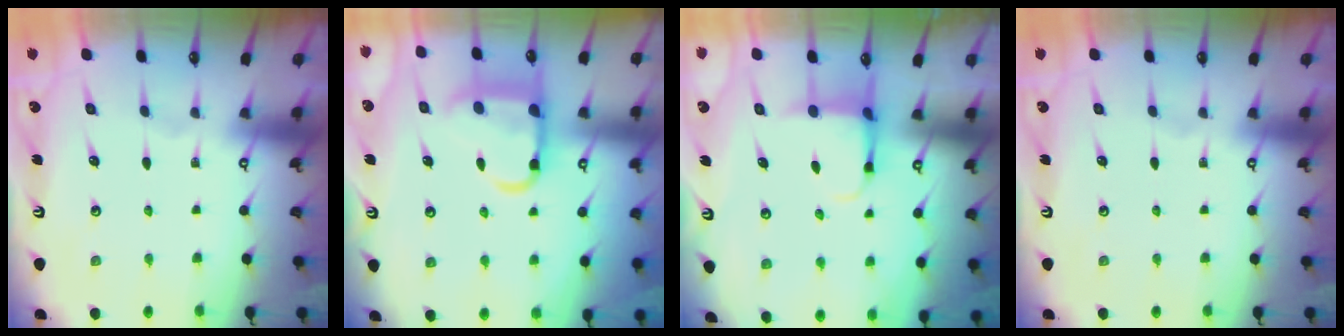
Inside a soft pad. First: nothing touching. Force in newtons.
{"total": 11.5, "press": 11.4, "slide": 1.6}
{"total": 4.2, "press": 4.1, "slide": 1.0}
{"total": 0.0}